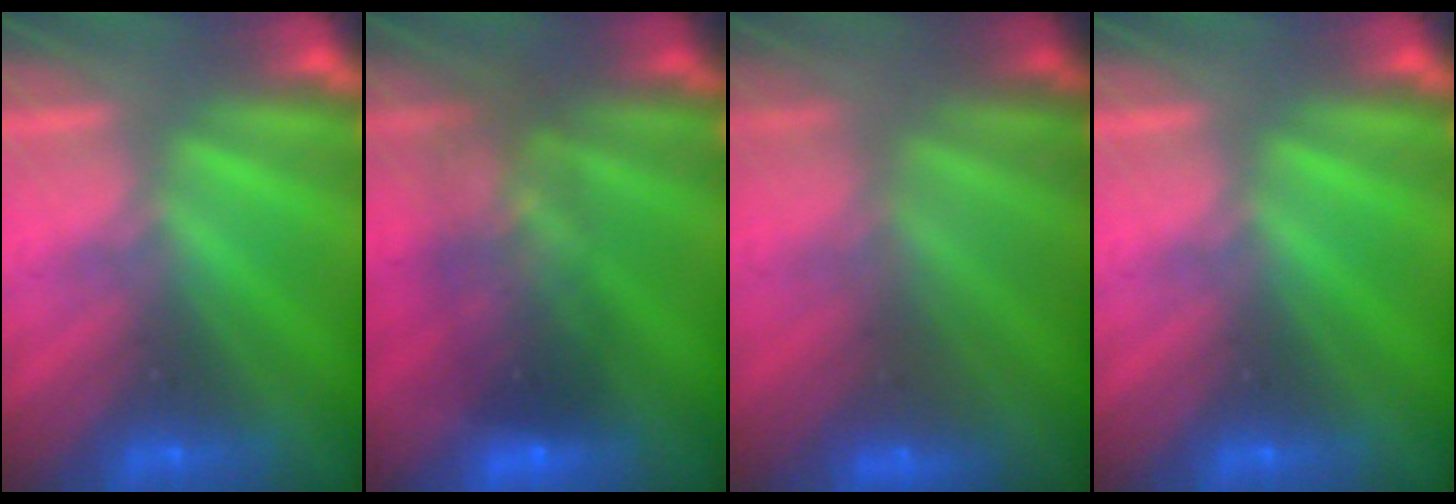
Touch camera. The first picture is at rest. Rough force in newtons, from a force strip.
{"total": 7.0}
{"total": 2.4}
{"total": 0.0}